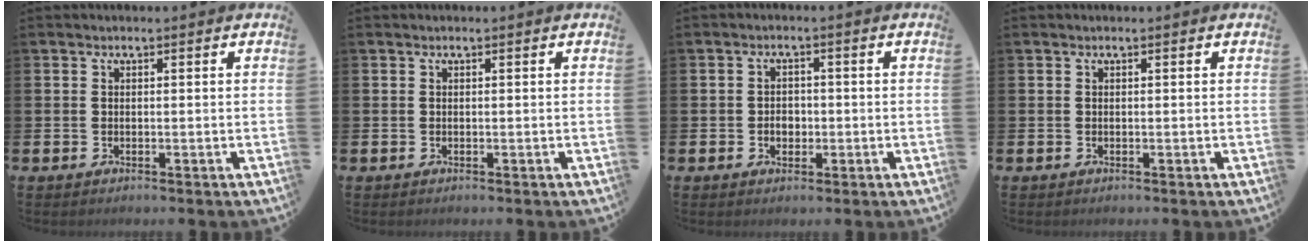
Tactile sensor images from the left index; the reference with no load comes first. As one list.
[{"total": 0.0}, {"total": 2.3, "force": [-0.5, 1.9, 1.3], "torque": [-0.010, 0.000, -0.017]}, {"total": 0.0}]